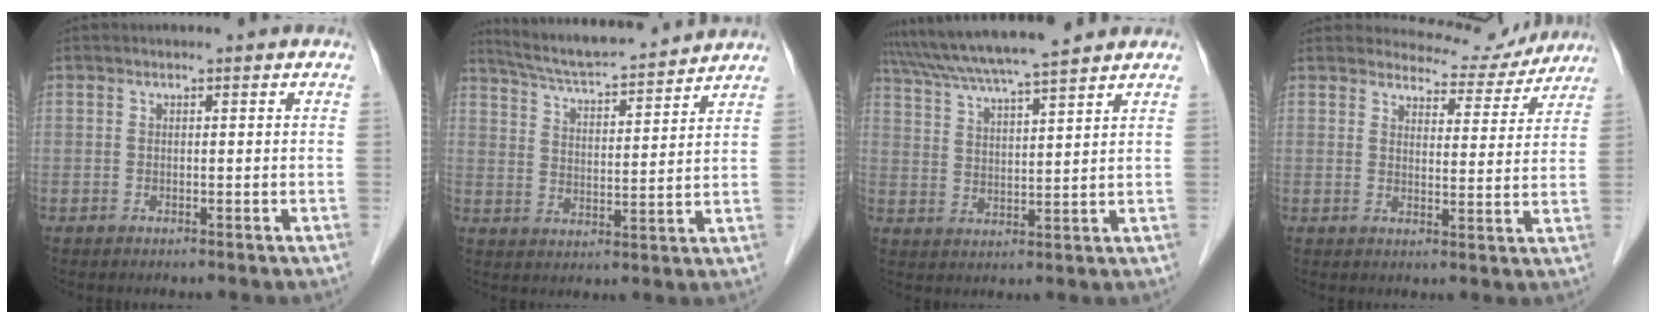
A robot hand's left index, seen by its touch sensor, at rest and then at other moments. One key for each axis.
{"total": 14.6, "fx": 13.6, "fy": 1.0, "fz": 5.3, "tx": -0.095, "ty": 0.013, "tz": 0.211}
{"total": 13.2, "fx": 11.7, "fy": -0.1, "fz": 6.2, "tx": -0.116, "ty": 0.027, "tz": 0.190}
{"total": 8.5, "fx": 8.2, "fy": 2.1, "fz": -0.2, "tx": 0.008, "ty": -0.011, "tz": 0.095}